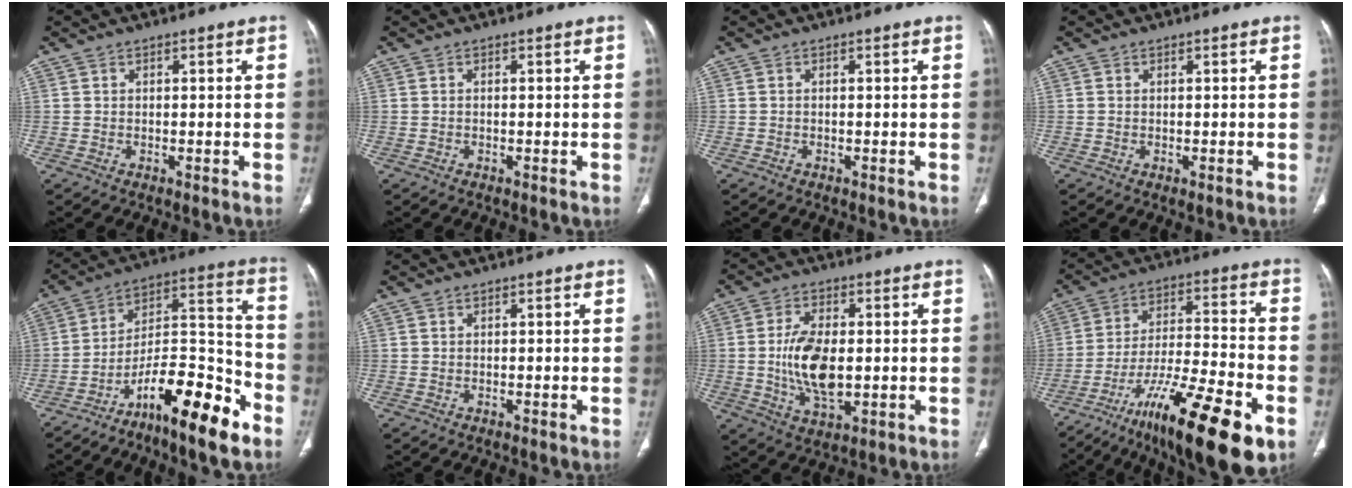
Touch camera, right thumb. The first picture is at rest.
{"total": 0.0}
{"total": 0.0}
{"total": 0.6, "force": [-0.2, 0.3, 0.5], "torque": [-0.011, -0.004, 0.000]}
{"total": 18.1, "force": [-11.2, 4.6, 13.5], "torque": [-0.208, 0.088, -0.189]}
{"total": 0.0}
{"total": 11.4, "force": [-0.5, 6.0, 9.7], "torque": [-0.179, -0.004, -0.004]}
{"total": 22.0, "force": [-12.1, 5.1, 17.7], "torque": [-0.279, 0.046, -0.197]}